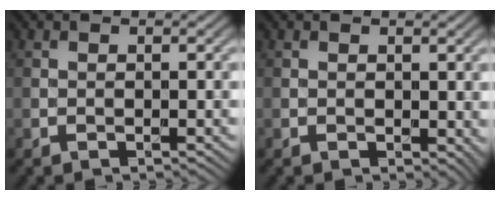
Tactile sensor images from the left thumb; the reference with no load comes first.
{"total": 1.3, "force": [0.2, 0.9, 0.9], "torque": [-0.010, -0.004, 0.006]}